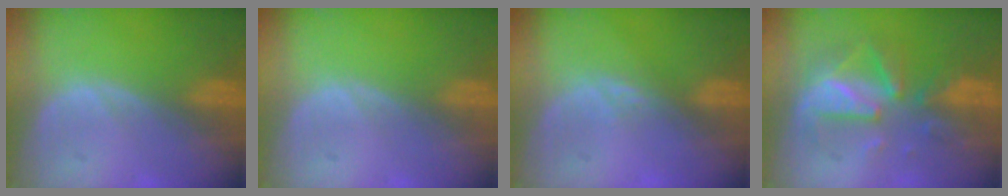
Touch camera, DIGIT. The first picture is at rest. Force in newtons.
{"total": 0.0}
{"total": 1.5, "press": 1.3, "slide": 0.8}
{"total": 8.1, "press": 7.9, "slide": 2.0}